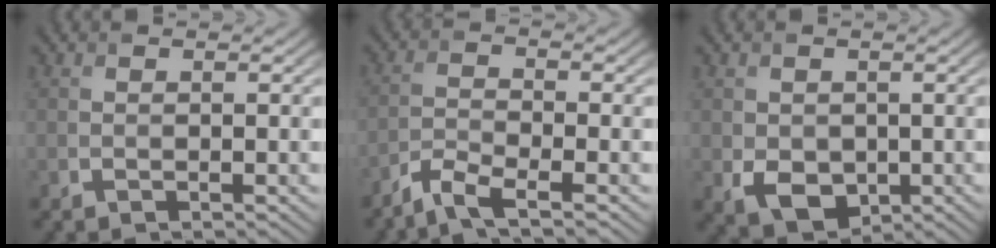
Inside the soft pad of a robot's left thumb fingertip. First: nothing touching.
{"total": 3.8, "force": [-3.0, 0.5, 2.2], "torque": [-0.051, -0.004, -0.074]}
{"total": 4.4, "force": [-0.4, 3.5, 2.6], "torque": [-0.062, -0.017, -0.002]}